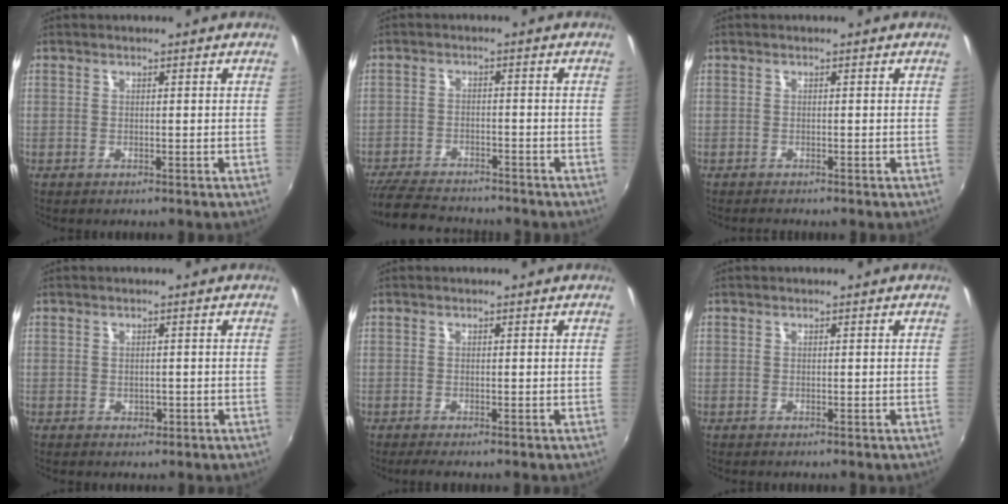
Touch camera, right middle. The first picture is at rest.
{"total": 10.7, "force": [-9.7, 2.6, 3.8], "torque": [-0.103, -0.010, -0.159]}
{"total": 0.8, "force": [-0.7, 0.1, 0.2], "torque": [-0.005, -0.006, -0.014]}
{"total": 1.0, "force": [-0.3, 0.9, 0.4], "torque": [-0.002, 0.000, -0.002]}
{"total": 0.8, "force": [-0.6, -0.1, 0.6], "torque": [-0.012, -0.003, -0.013]}
{"total": 0.0}